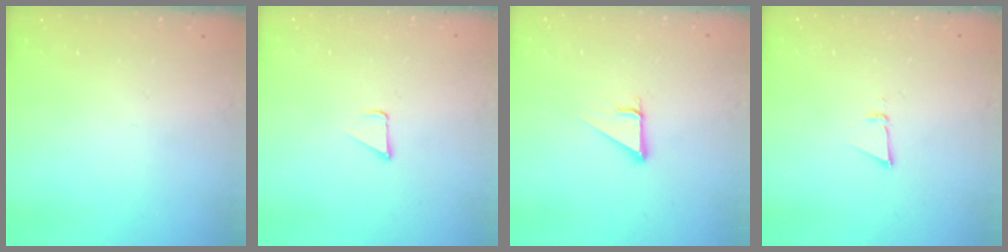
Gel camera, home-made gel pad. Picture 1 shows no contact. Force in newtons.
{"total": 1.8, "press": 1.7, "slide": 0.1}
{"total": 2.9, "press": 2.8, "slide": 0.2}
{"total": 2.6, "press": 2.5, "slide": 0.8}